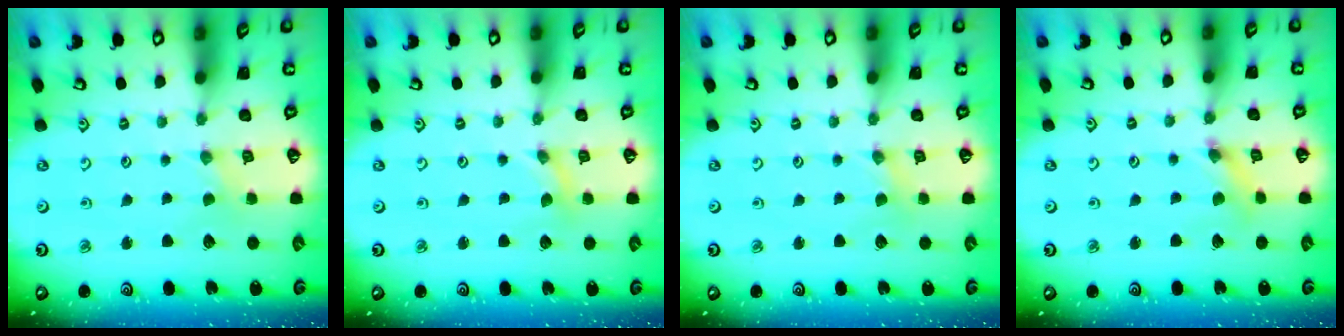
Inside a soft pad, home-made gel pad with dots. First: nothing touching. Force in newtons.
{"total": 0.0}
{"total": 1.0, "press": 1.0, "slide": 0.1}
{"total": 2.0, "press": 2.0, "slide": 0.1}